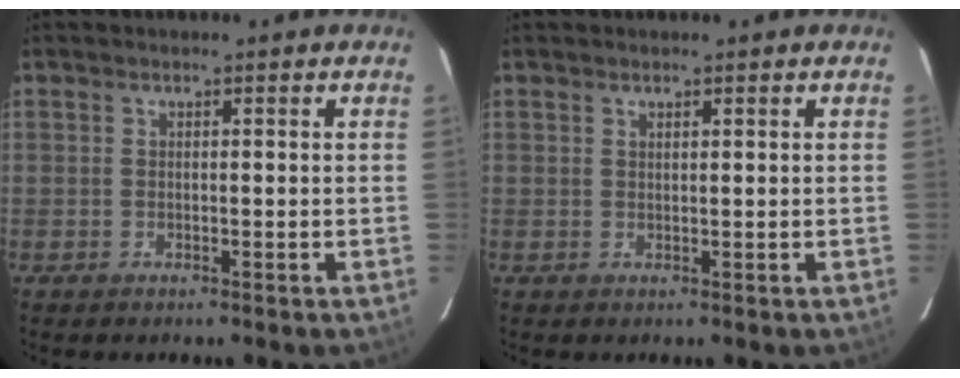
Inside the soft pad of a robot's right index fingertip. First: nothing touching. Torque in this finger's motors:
{"motor_torque": [-0.12, 0.06, -0.01, 0.00]}